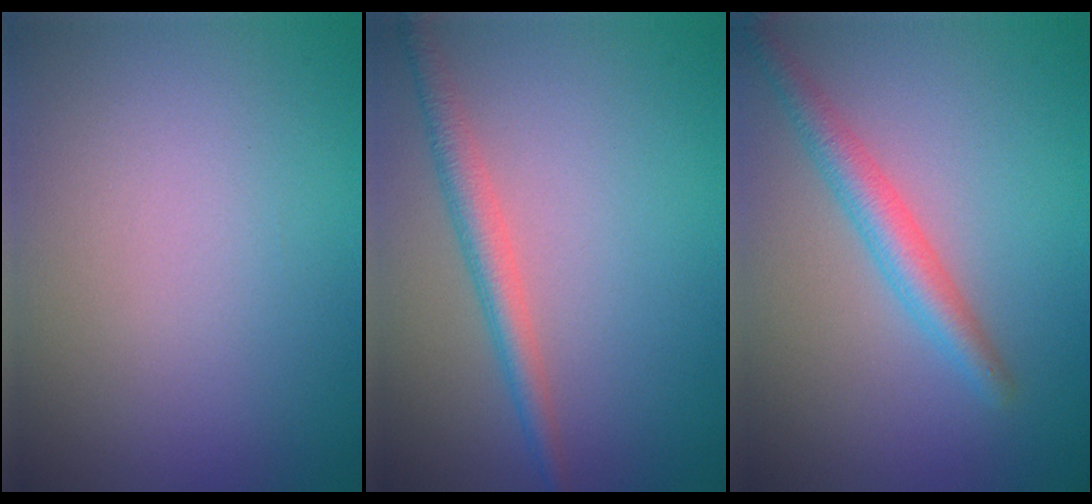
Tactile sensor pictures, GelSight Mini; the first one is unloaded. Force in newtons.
{"total": 2.6, "press": 2.6, "slide": 0.0}
{"total": 2.9, "press": 2.9, "slide": 0.1}